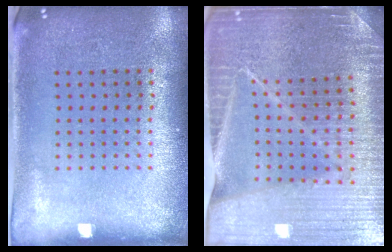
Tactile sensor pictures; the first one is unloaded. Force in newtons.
{"total": 4.3, "press": 4.1, "slide": 1.4}